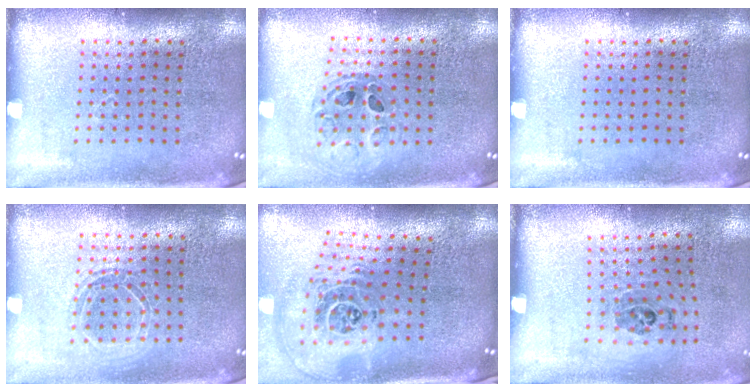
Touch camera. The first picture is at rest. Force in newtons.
{"total": 0.9, "press": 0.9, "slide": 0.2}
{"total": 0.0}
{"total": 1.3, "press": 1.3, "slide": 0.5}
{"total": 2.5, "press": 1.8, "slide": 1.8}
{"total": 1.2, "press": 0.8, "slide": 0.9}